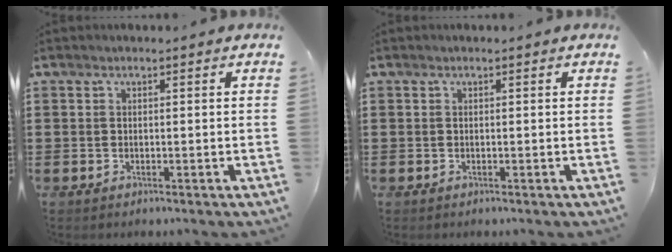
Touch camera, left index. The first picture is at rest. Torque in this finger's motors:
{"motor_torque": [0.00, 0.00, 0.00, 0.00]}